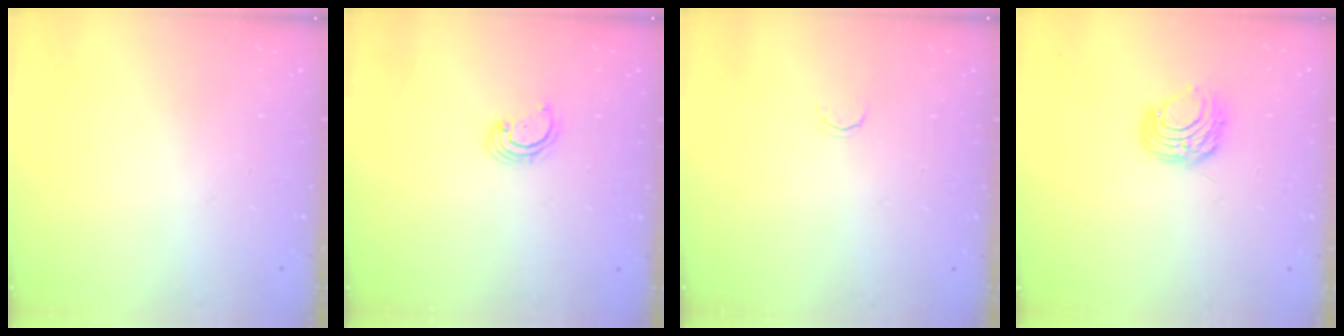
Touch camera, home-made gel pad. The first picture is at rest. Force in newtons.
{"total": 2.6, "press": 2.6, "slide": 0.3}
{"total": 2.1, "press": 2.1, "slide": 0.4}
{"total": 7.4, "press": 7.4, "slide": 0.7}